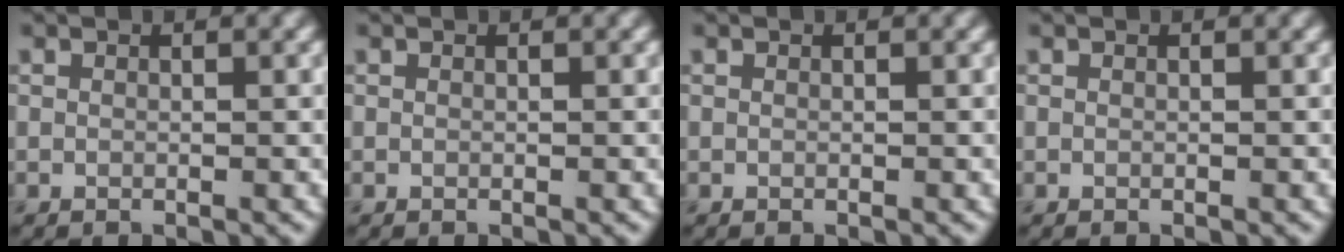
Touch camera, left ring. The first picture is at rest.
{"total": 0.0}
{"total": 0.0}
{"total": 0.0}